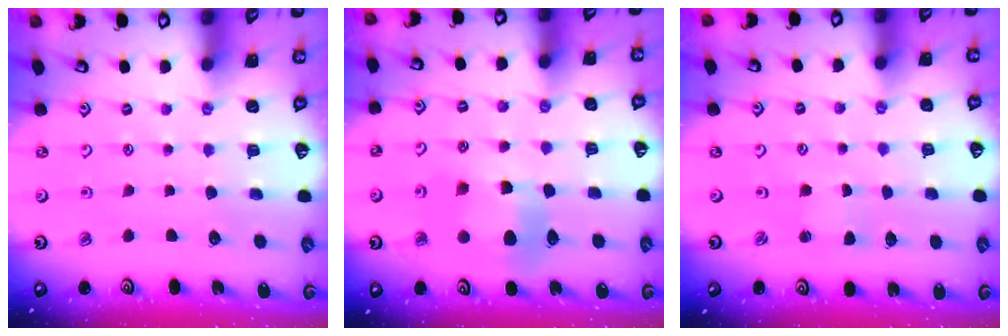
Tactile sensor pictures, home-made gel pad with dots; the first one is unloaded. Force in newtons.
{"total": 9.3, "press": 9.2, "slide": 1.5}
{"total": 1.4, "press": 1.4, "slide": 0.1}